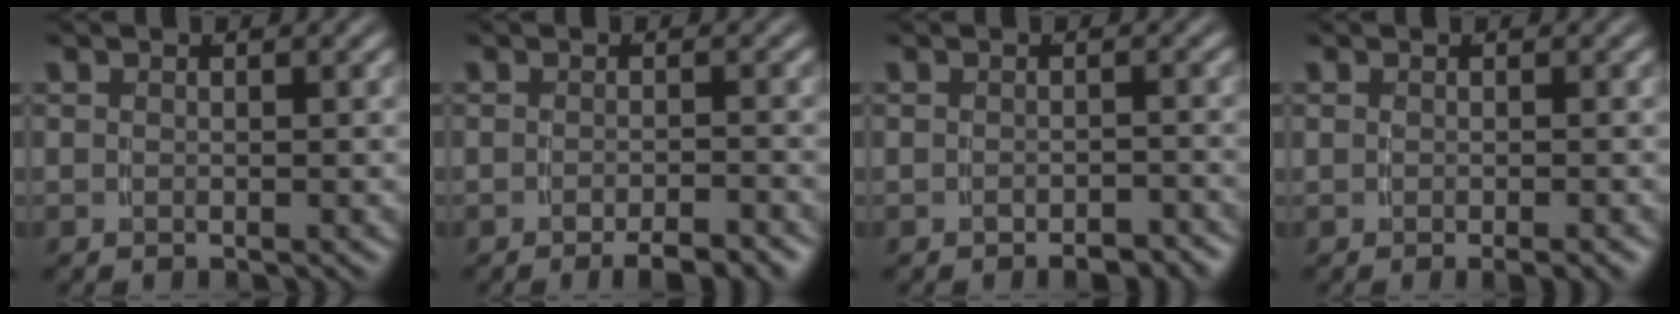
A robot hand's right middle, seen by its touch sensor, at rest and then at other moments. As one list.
[{"total": 2.7, "force": [-2.3, 0.0, 1.4], "torque": [-0.018, 0.000, -0.036]}, {"total": 2.1, "force": [-2.0, 0.3, 0.5], "torque": [-0.007, -0.003, -0.028]}, {"total": 1.2, "force": [-0.9, -0.2, 0.9], "torque": [-0.012, -0.001, -0.010]}]